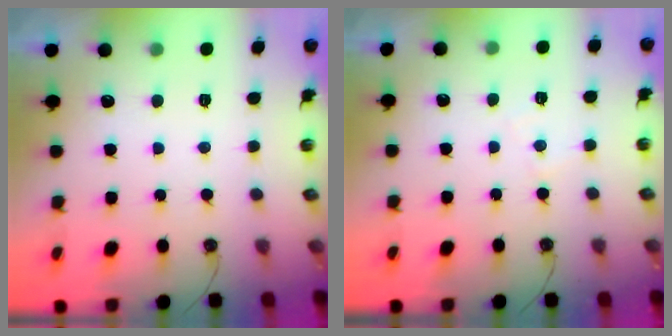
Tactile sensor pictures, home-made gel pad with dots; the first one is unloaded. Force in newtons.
{"total": 3.8, "press": 3.7, "slide": 0.6}